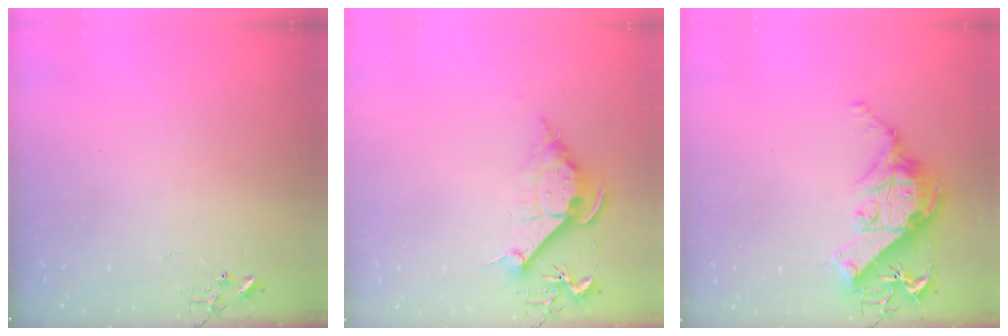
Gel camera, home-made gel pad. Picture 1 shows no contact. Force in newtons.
{"total": 10.2, "press": 10.2, "slide": 1.0}
{"total": 15.3, "press": 15.1, "slide": 2.1}